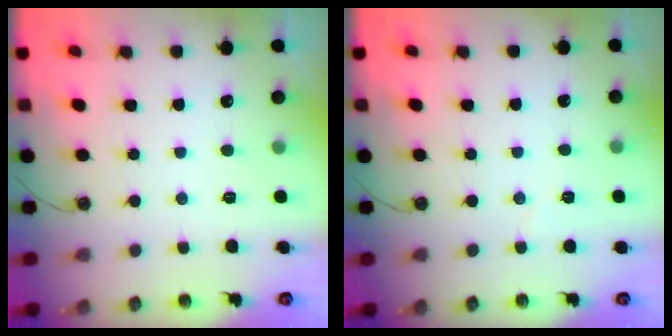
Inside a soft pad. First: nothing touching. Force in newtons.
{"total": 3.3, "press": 2.8, "slide": 1.7}